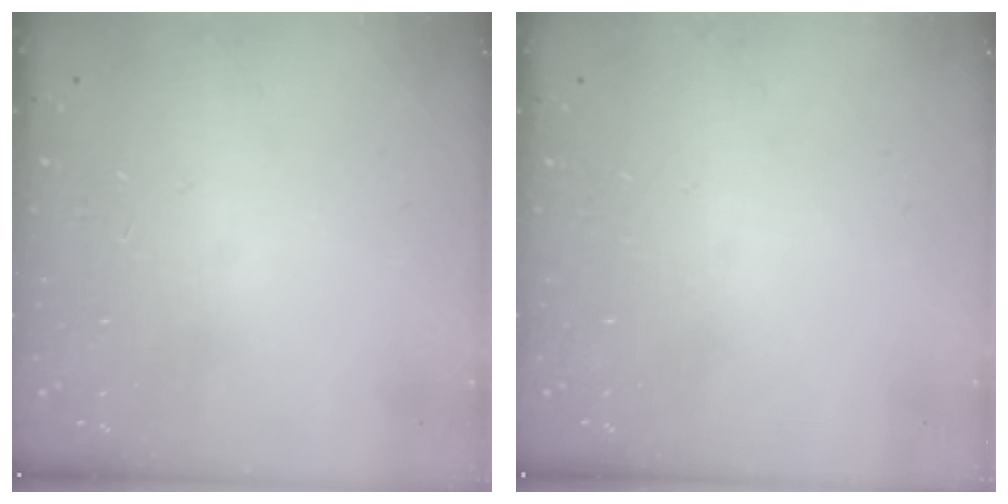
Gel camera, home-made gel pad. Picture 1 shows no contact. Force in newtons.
{"total": 0.0}